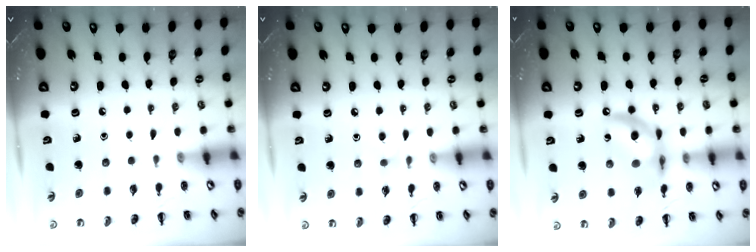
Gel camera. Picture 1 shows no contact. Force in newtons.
{"total": 3.9, "press": 3.5, "slide": 1.6}
{"total": 12.8, "press": 12.4, "slide": 3.4}